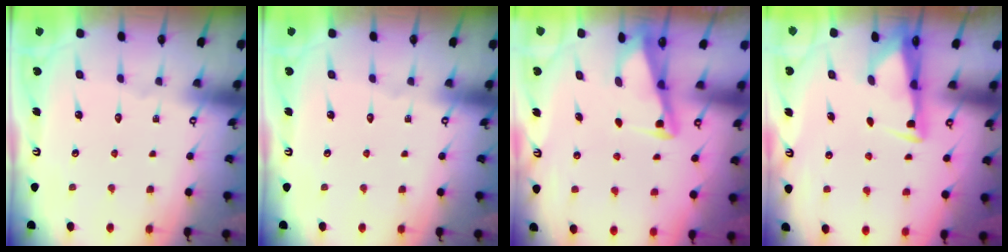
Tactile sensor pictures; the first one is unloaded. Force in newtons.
{"total": 0.0}
{"total": 2.8, "press": 2.8, "slide": 0.3}
{"total": 3.2, "press": 3.1, "slide": 0.9}